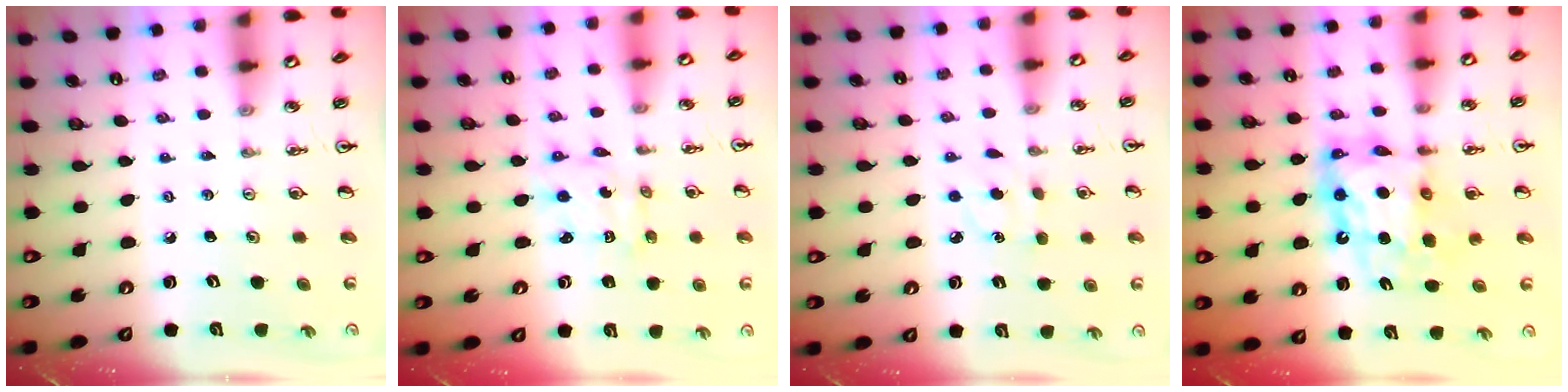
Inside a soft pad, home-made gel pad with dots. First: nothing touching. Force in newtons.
{"total": 3.5, "press": 3.5, "slide": 0.2}
{"total": 4.7, "press": 4.7, "slide": 0.6}
{"total": 12.5, "press": 12.5, "slide": 1.2}